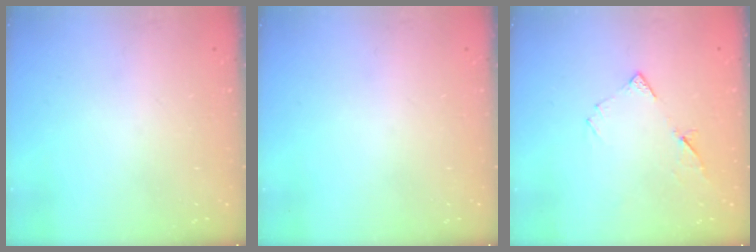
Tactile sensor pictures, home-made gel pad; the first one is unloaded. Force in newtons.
{"total": 0.0}
{"total": 7.2, "press": 7.2, "slide": 0.5}